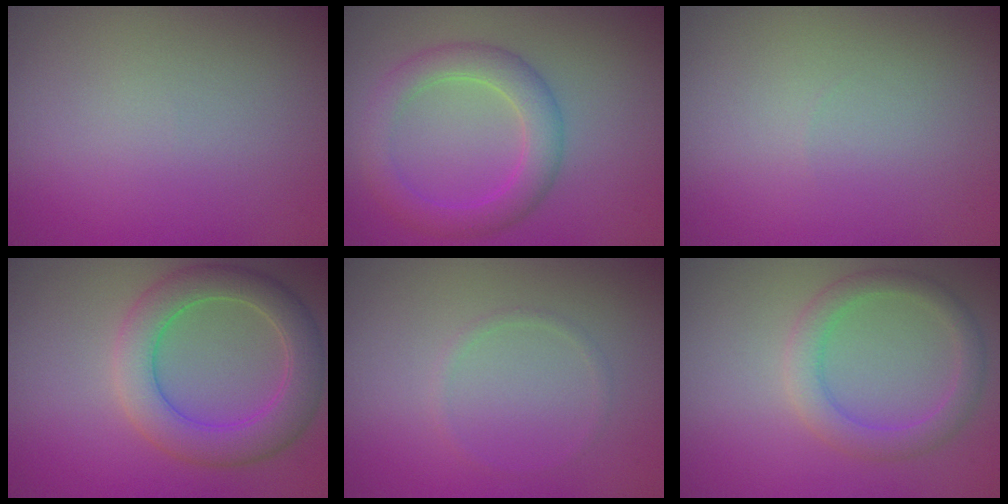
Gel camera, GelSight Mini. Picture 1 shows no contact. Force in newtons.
{"total": 4.1, "press": 4.0, "slide": 0.3}
{"total": 0.0}
{"total": 5.7, "press": 5.6, "slide": 0.5}
{"total": 0.7, "press": 0.7, "slide": 0.1}
{"total": 3.0, "press": 3.0, "slide": 0.2}